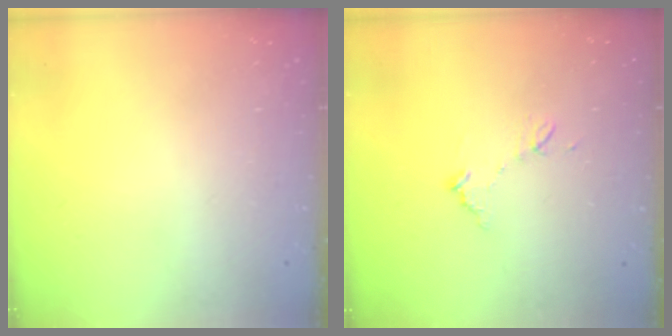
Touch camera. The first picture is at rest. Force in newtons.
{"total": 7.6, "press": 7.6, "slide": 0.4}